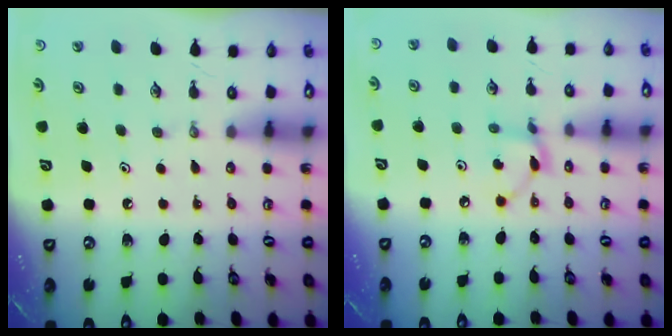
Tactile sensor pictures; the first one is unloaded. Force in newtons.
{"total": 4.4, "press": 4.4, "slide": 0.0}